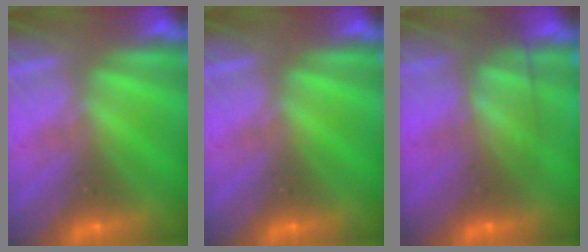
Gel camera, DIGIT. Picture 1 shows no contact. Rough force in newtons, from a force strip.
{"total": 0.0}
{"total": 7.2}